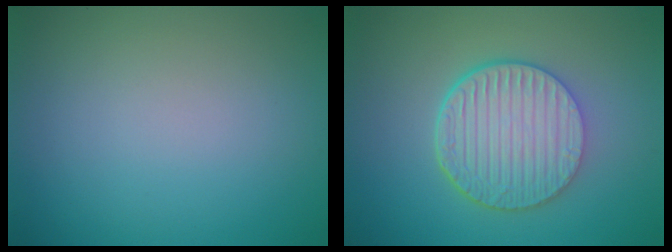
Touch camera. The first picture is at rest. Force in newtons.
{"total": 6.3, "press": 4.7, "slide": 4.3}